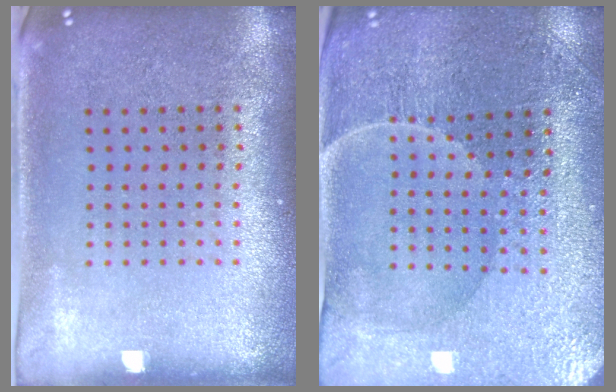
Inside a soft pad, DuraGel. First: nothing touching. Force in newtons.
{"total": 1.9, "press": 1.9, "slide": 0.2}